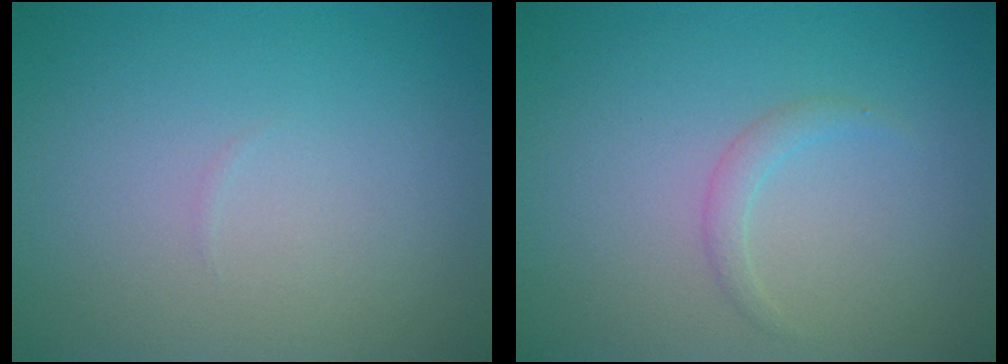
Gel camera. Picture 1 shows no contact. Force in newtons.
{"total": 1.1, "press": 1.1, "slide": 0.1}